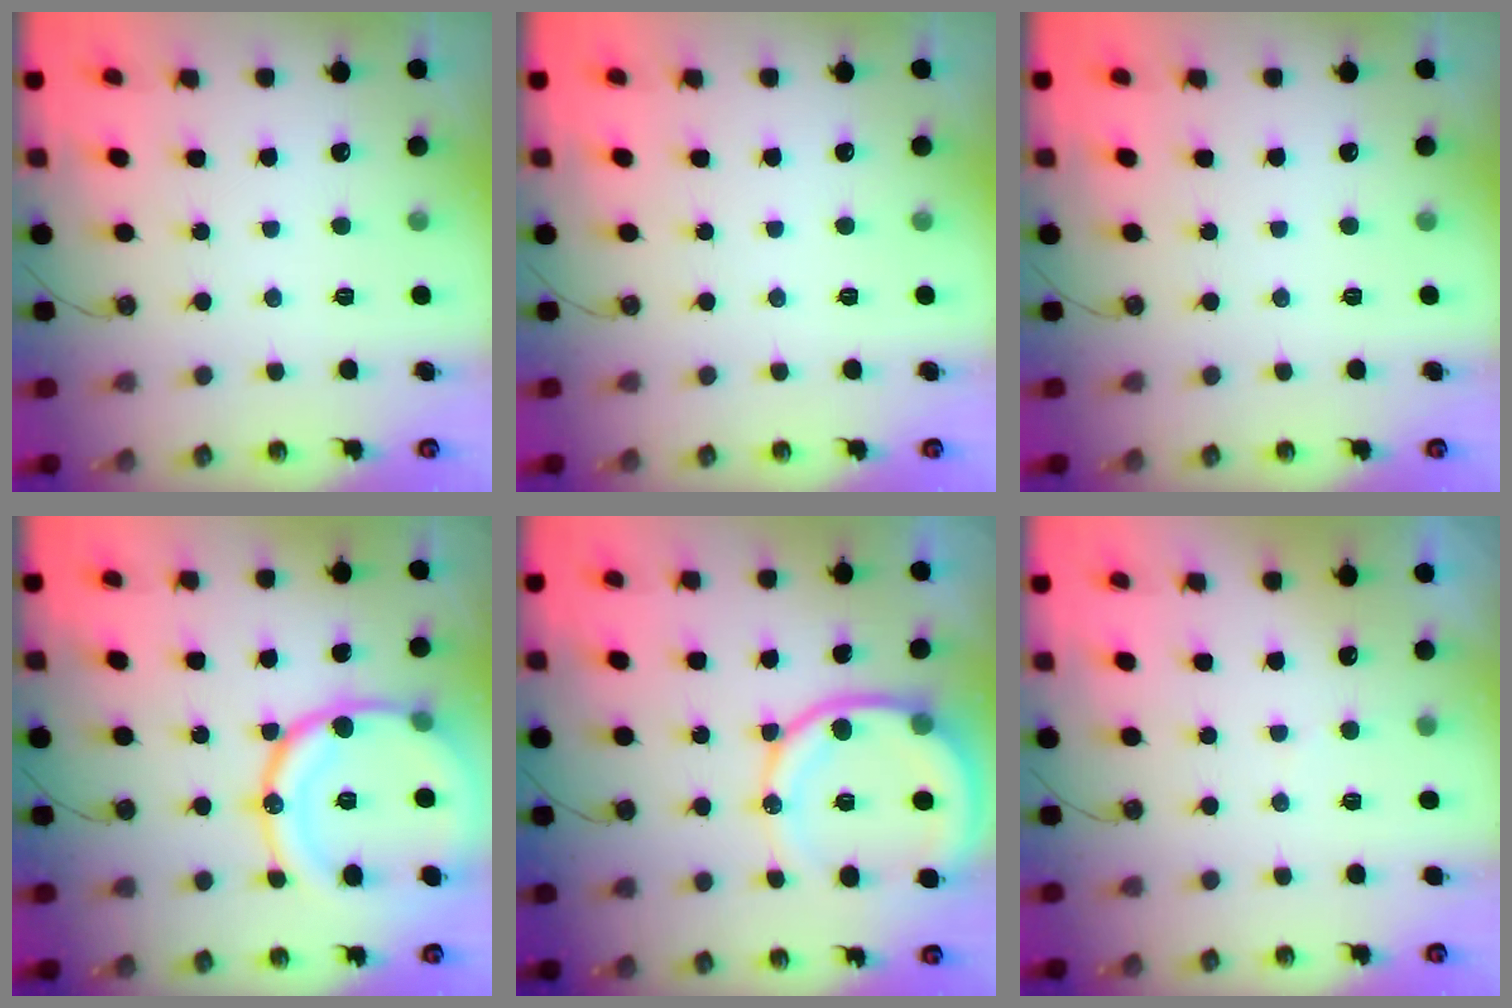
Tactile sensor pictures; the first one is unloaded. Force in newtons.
{"total": 0.0}
{"total": 0.0}
{"total": 21.2, "press": 21.2, "slide": 1.4}
{"total": 14.6, "press": 14.4, "slide": 2.0}
{"total": 2.8, "press": 2.7, "slide": 0.3}